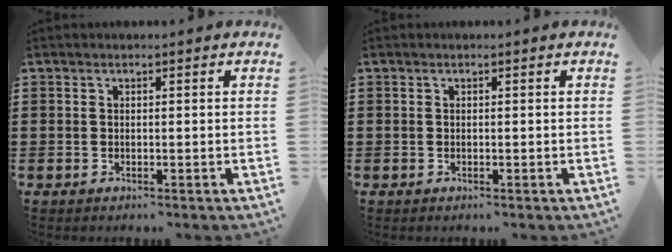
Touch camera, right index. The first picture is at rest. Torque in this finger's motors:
{"motor_torque": [0.58, 0.62, 0.00, 0.00]}